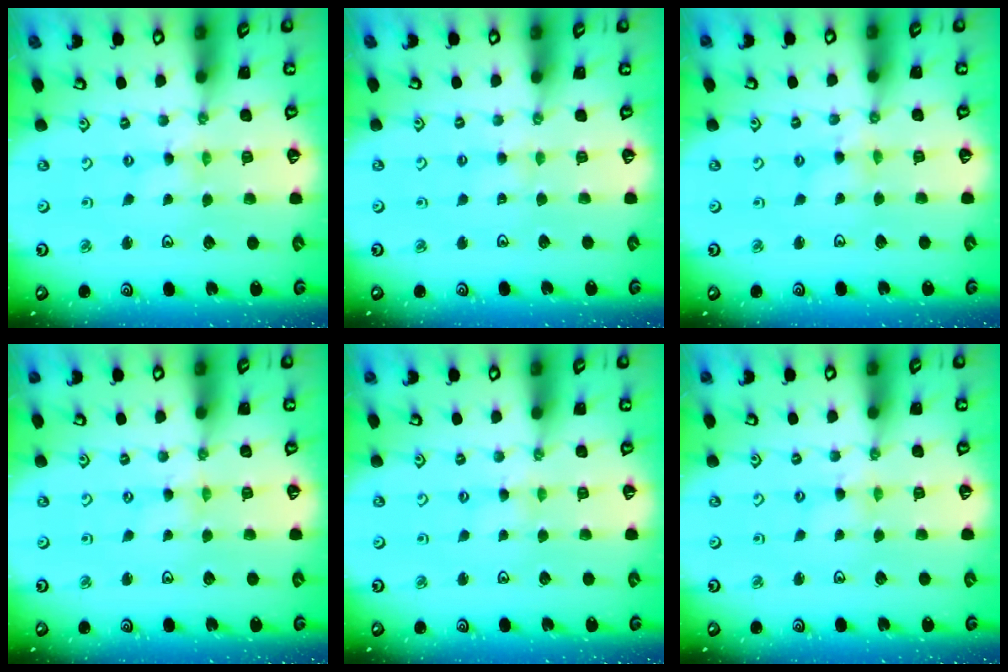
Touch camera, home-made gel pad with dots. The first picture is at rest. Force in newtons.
{"total": 2.3, "press": 2.3, "slide": 0.4}
{"total": 2.0, "press": 2.0, "slide": 0.2}
{"total": 0.0}
{"total": 2.0, "press": 2.0, "slide": 0.4}
{"total": 1.8, "press": 1.8, "slide": 0.3}